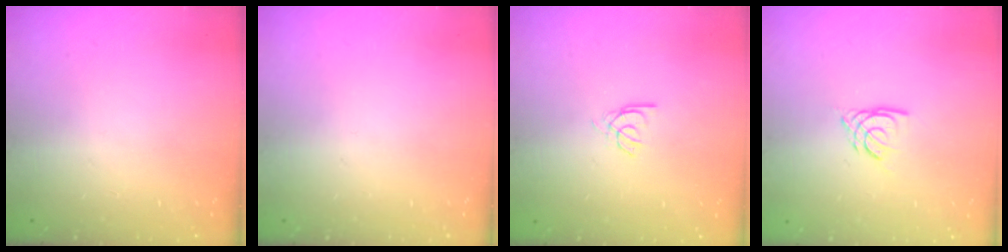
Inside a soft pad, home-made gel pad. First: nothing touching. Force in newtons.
{"total": 0.0}
{"total": 2.2, "press": 2.1, "slide": 0.4}
{"total": 3.8, "press": 3.7, "slide": 0.4}